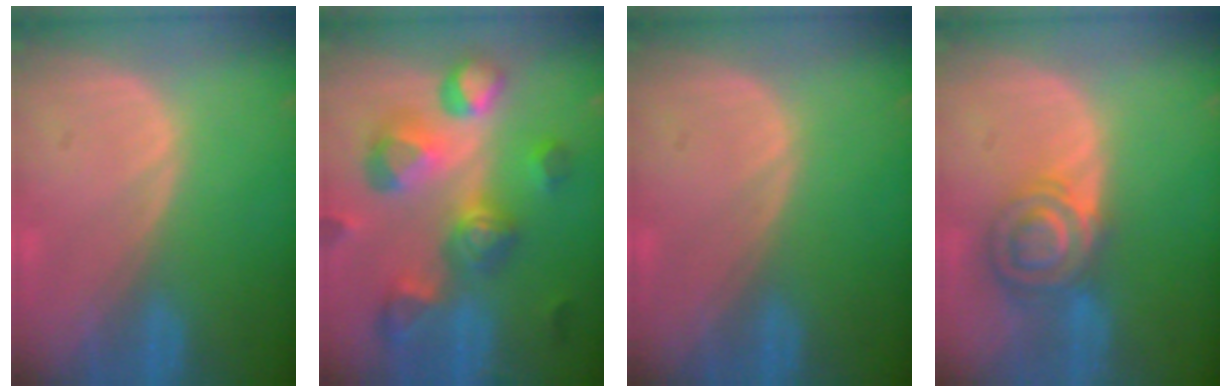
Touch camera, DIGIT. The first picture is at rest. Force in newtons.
{"total": 11.2, "press": 10.1, "slide": 5.0}
{"total": 0.0}
{"total": 7.3, "press": 6.1, "slide": 4.0}